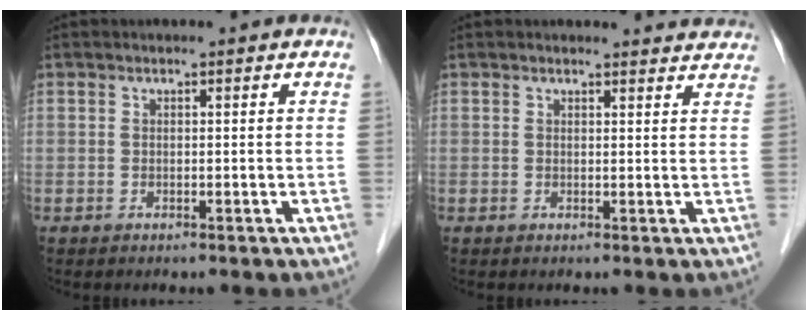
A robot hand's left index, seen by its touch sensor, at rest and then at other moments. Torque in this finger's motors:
{"motor_torque": [0.47, -0.72, 0.02, -0.03]}